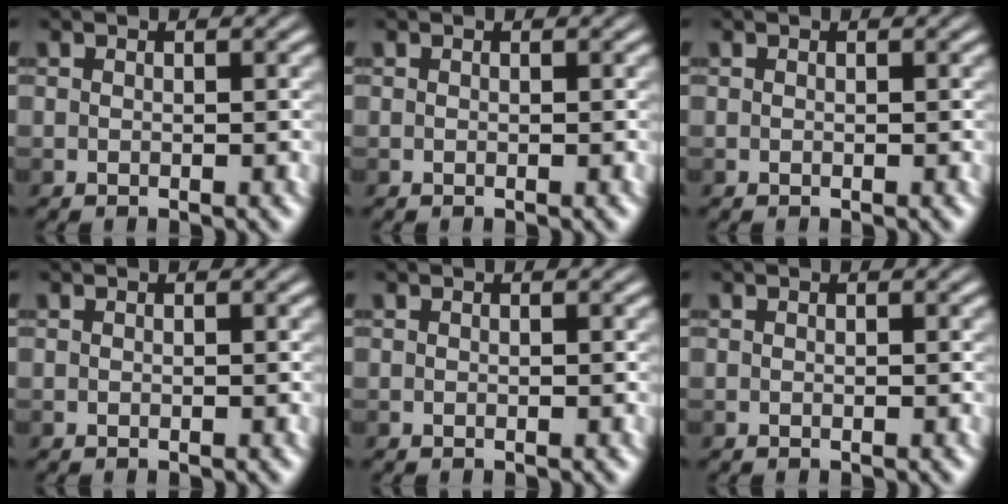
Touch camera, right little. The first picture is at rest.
{"total": 0.0}
{"total": 0.0}
{"total": 0.0}
{"total": 0.0}
{"total": 0.0}